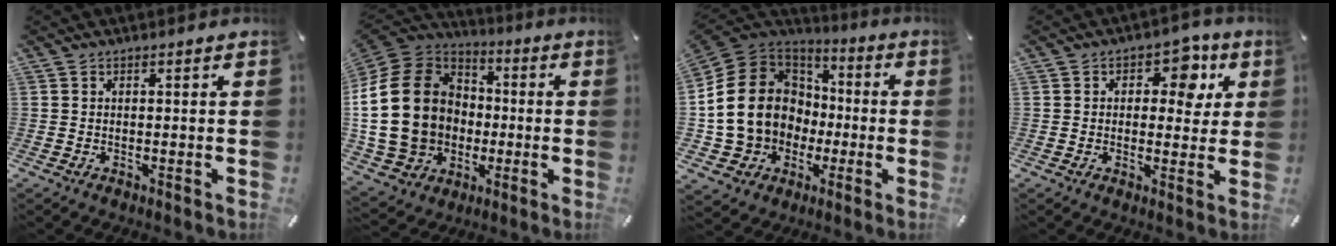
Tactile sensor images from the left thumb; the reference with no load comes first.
{"total": 24.8, "force": [-1.3, 20.2, 14.3], "torque": [-0.299, 0.014, -0.009]}
{"total": 19.3, "force": [-1.5, 16.7, 9.5], "torque": [-0.209, 0.014, -0.012]}
{"total": 8.7, "force": [3.1, 5.9, 5.6], "torque": [-0.058, -0.011, 0.045]}